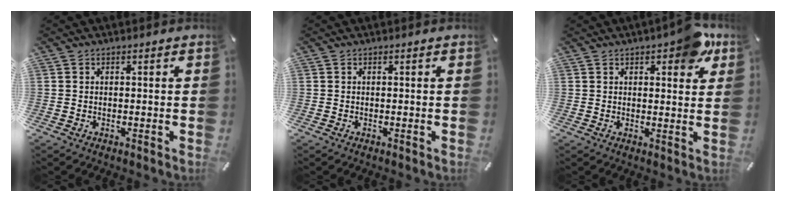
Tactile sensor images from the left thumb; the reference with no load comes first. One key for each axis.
{"total": 0.0}
{"total": 8.1, "fx": 4.7, "fy": 3.3, "fz": 5.7, "tx": -0.066, "ty": -0.021, "tz": 0.074}